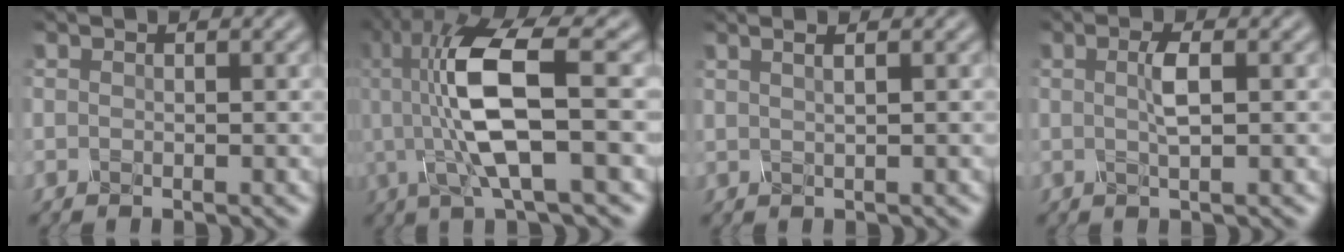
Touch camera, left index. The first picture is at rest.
{"total": 8.4, "force": [0.8, 1.6, 8.2], "torque": [-0.171, 0.014, 0.024]}
{"total": 2.8, "force": [1.7, 1.2, 1.8], "torque": [-0.011, 0.027, -0.004]}
{"total": 1.3, "force": [0.3, -0.1, 1.2], "torque": [-0.034, 0.007, 0.010]}